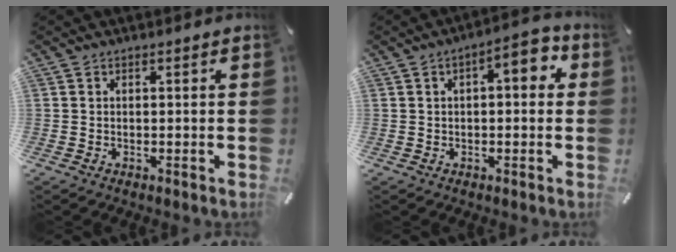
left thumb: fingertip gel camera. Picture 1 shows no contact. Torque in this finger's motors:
{"motor_torque": [-0.08, 0.11, 0.25, 0.43, 0.04]}